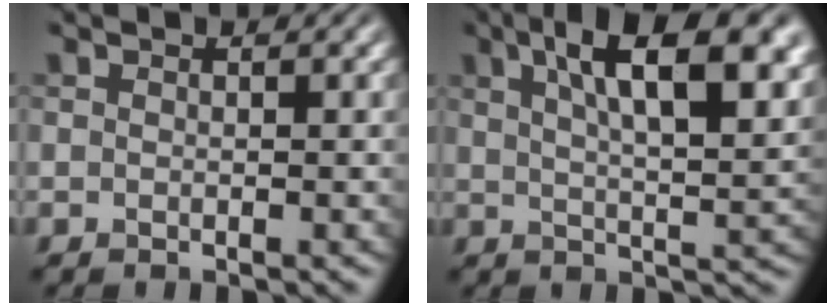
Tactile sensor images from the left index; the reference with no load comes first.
{"total": 11.4, "force": [4.9, 4.0, 9.5], "torque": [-0.115, 0.015, 0.067]}